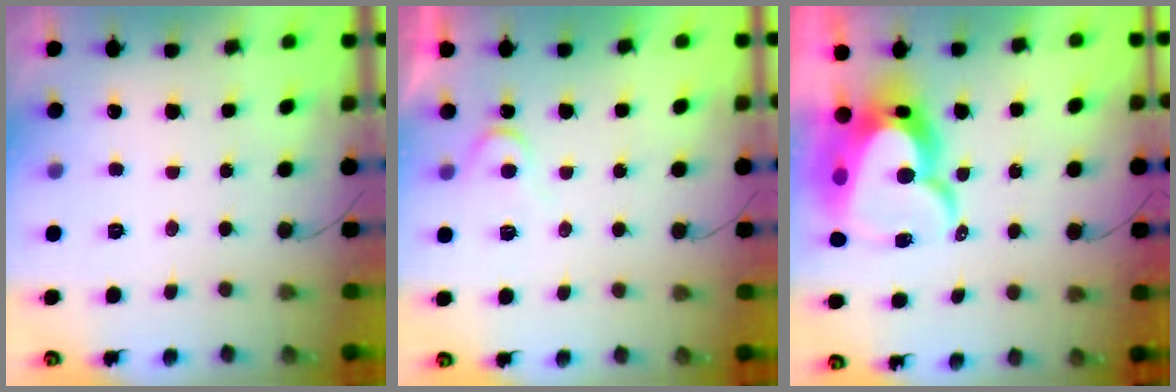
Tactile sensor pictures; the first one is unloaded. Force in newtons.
{"total": 5.6, "press": 5.6, "slide": 0.6}
{"total": 18.6, "press": 18.6, "slide": 1.3}